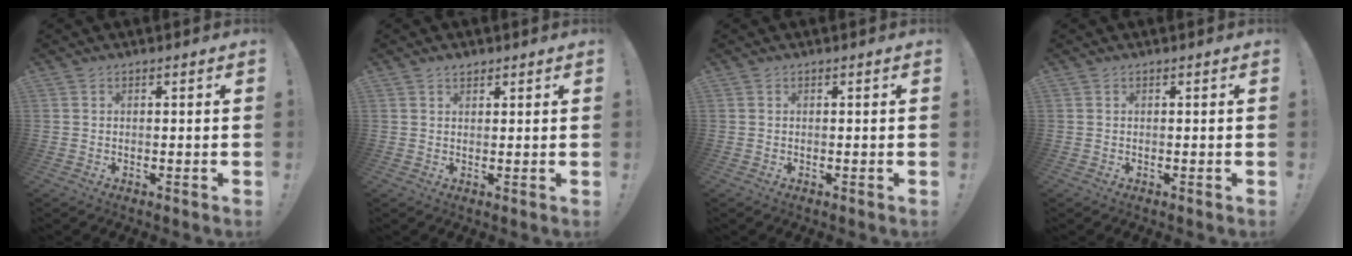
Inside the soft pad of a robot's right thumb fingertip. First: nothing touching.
{"total": 1.8, "force": [1.4, 0.9, 0.6], "torque": [-0.010, -0.005, 0.026]}
{"total": 0.0}
{"total": 0.0}